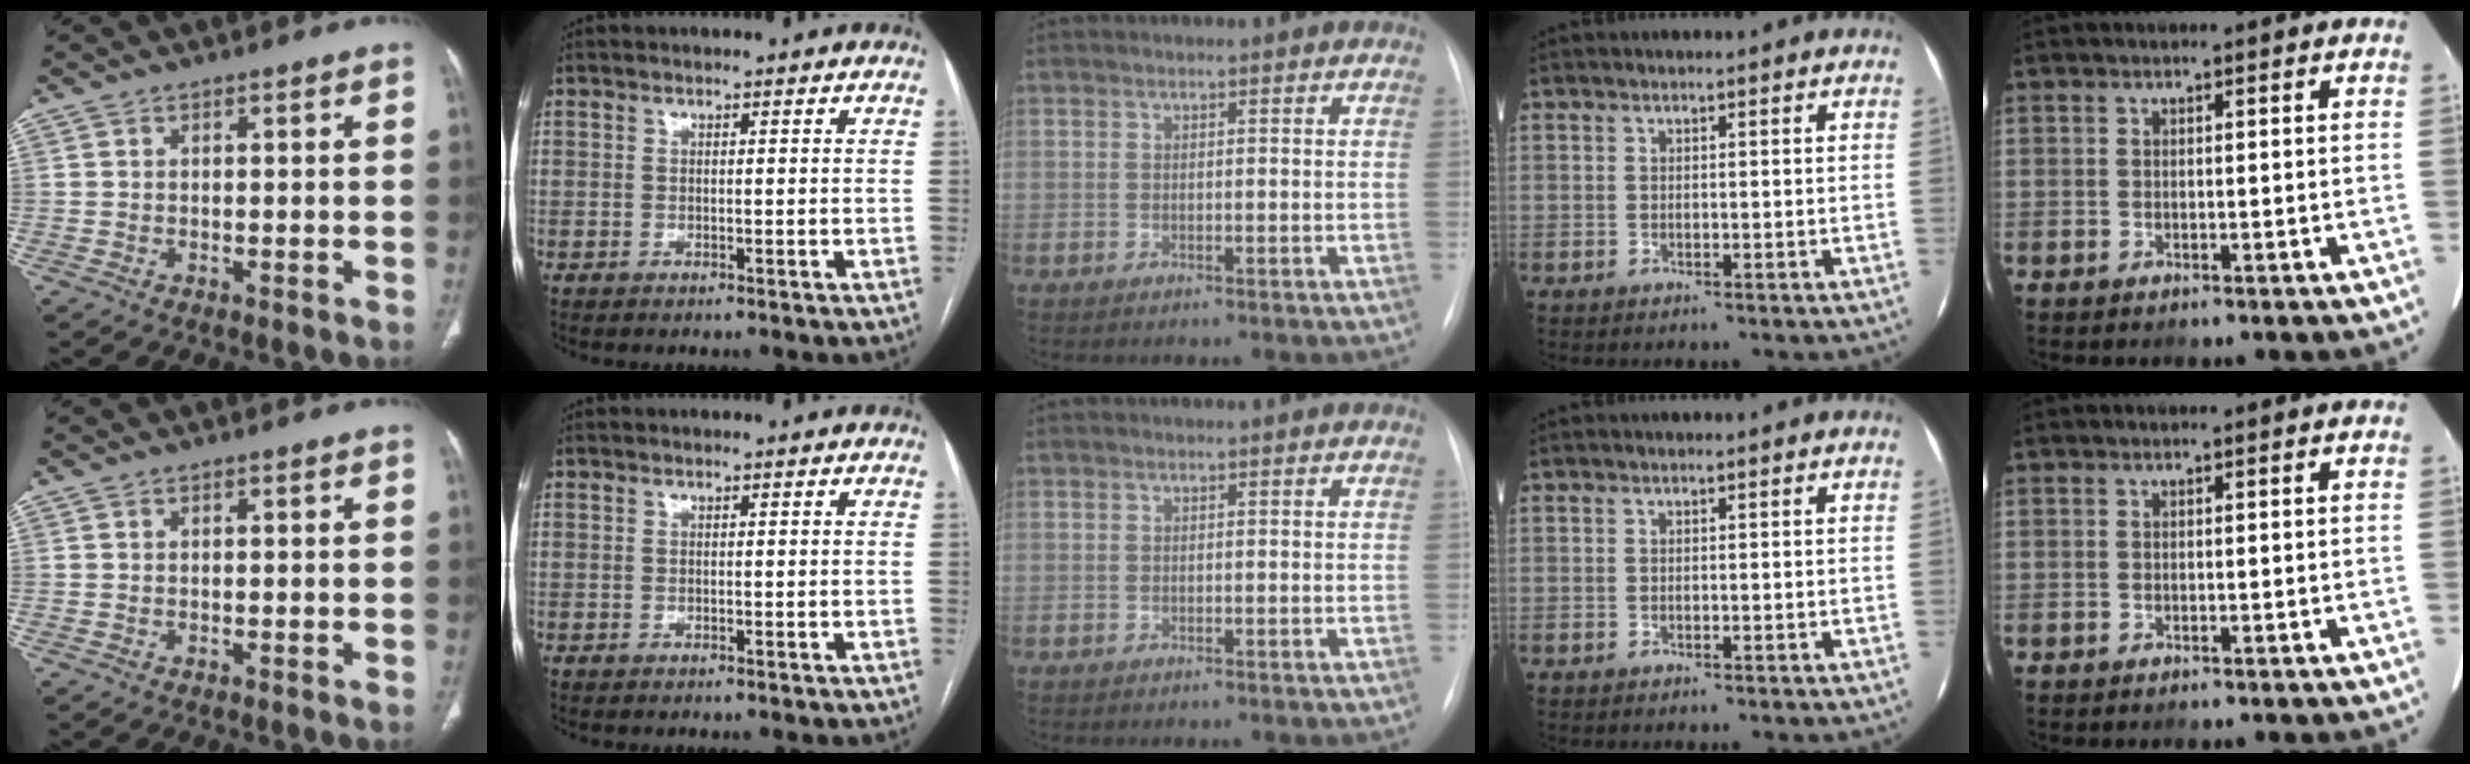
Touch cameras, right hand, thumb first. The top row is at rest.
{}